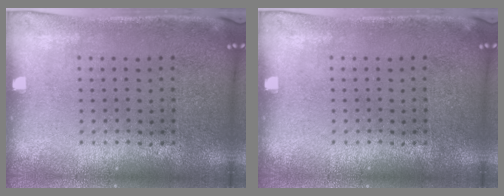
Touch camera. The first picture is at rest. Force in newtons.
{"total": 0.0}